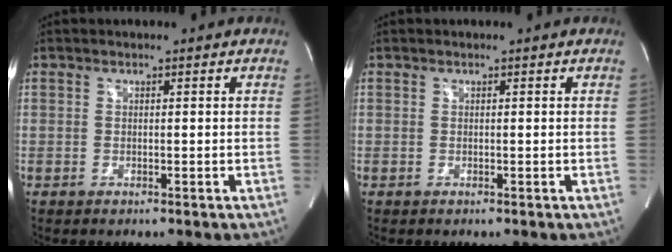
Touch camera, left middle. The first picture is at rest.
{"total": 0.0}